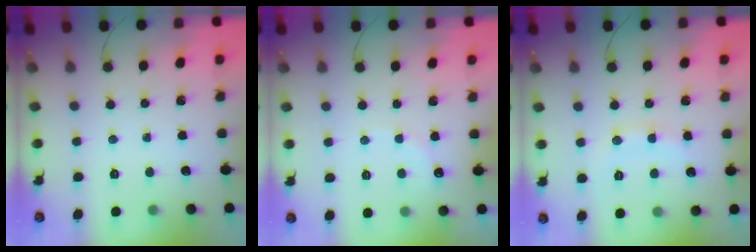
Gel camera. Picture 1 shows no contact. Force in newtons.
{"total": 6.7, "press": 6.6, "slide": 1.0}
{"total": 7.4, "press": 7.3, "slide": 0.9}